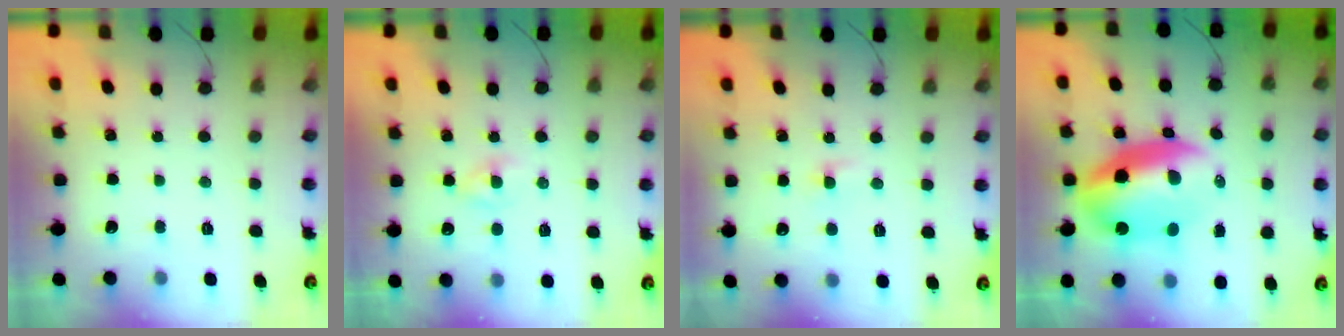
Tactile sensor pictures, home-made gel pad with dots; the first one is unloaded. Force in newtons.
{"total": 1.9, "press": 1.7, "slide": 0.8}
{"total": 1.5, "press": 1.2, "slide": 0.8}
{"total": 14.4, "press": 14.1, "slide": 3.0}